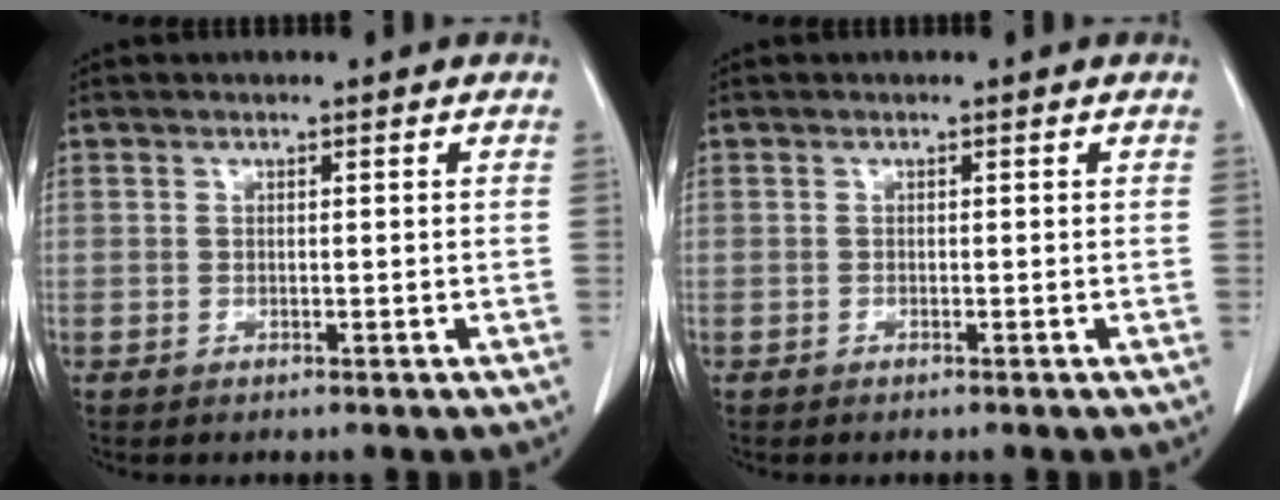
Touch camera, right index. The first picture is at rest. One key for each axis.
{"total": 0.0}